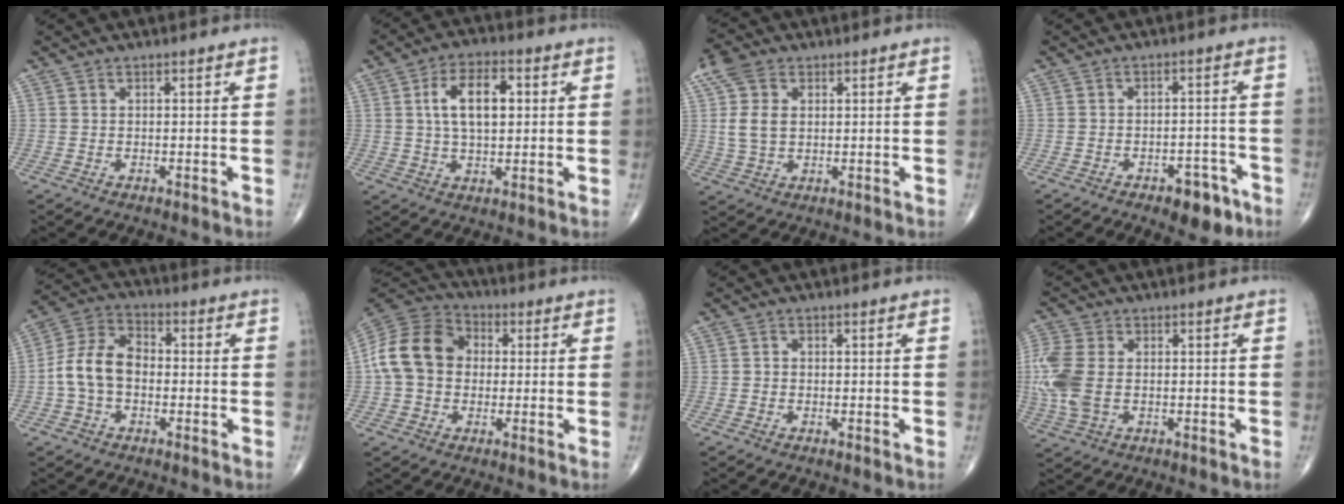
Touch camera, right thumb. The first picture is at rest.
{"total": 10.0, "force": [1.9, 5.3, 8.3], "torque": [-0.133, 0.005, 0.031]}
{"total": 7.8, "force": [1.9, 5.2, 5.5], "torque": [-0.119, 0.006, 0.039]}
{"total": 6.7, "force": [-4.0, 3.4, 4.1], "torque": [-0.034, 0.028, -0.051]}
{"total": 10.0, "force": [-1.3, 6.9, 7.2], "torque": [-0.130, 0.036, -0.037]}
{"total": 14.0, "force": [0.6, 11.1, 8.5], "torque": [-0.152, 0.035, 0.003]}
{"total": 0.8, "force": [-0.2, 0.7, 0.3], "torque": [0.000, 0.002, -0.007]}
{"total": 10.3, "force": [-0.4, 6.4, 8.0], "torque": [-0.218, 0.003, -0.008]}